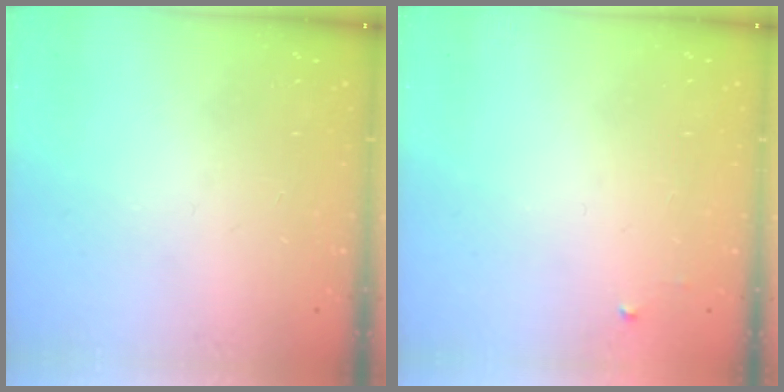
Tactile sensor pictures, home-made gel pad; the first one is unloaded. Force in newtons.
{"total": 2.5, "press": 2.5, "slide": 0.4}